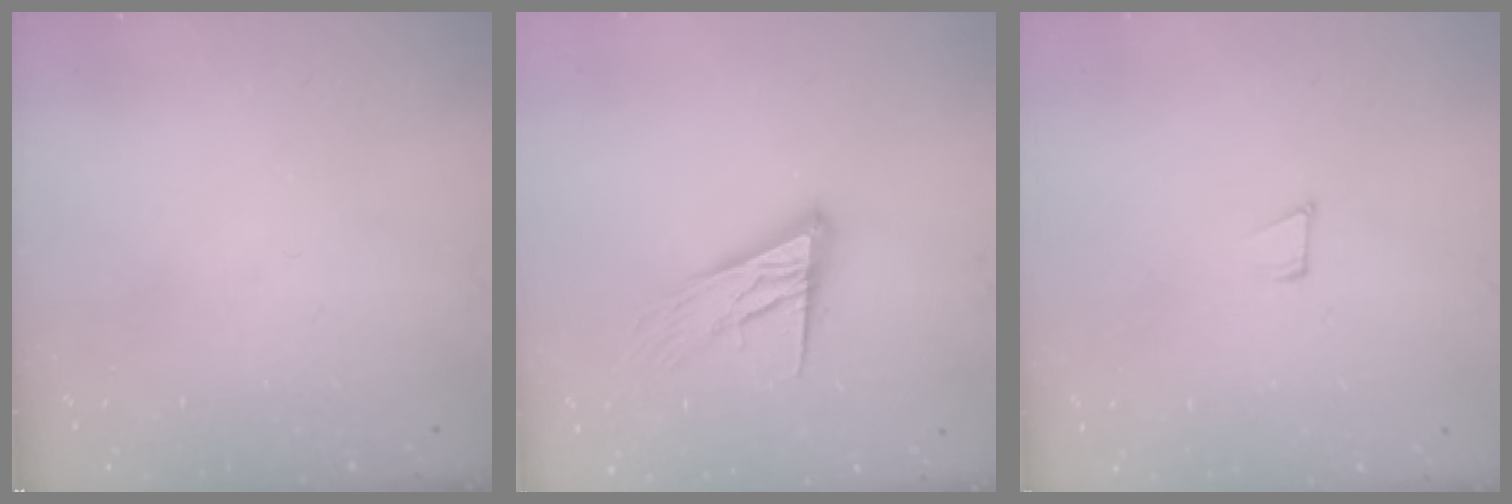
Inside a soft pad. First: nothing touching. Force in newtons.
{"total": 15.6, "press": 15.1, "slide": 3.7}
{"total": 7.0, "press": 6.8, "slide": 1.4}